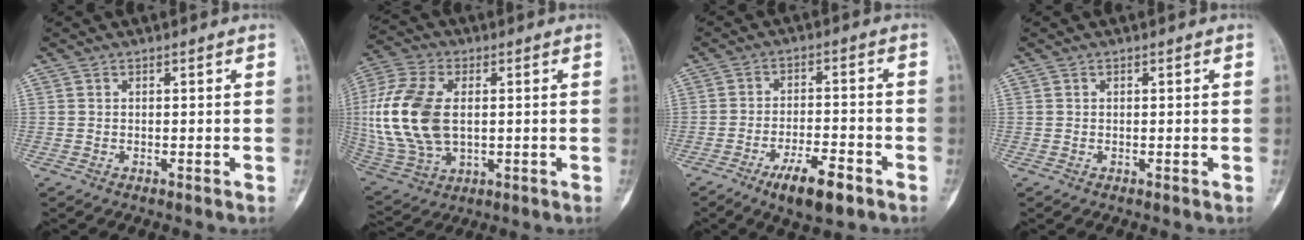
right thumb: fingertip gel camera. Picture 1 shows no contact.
{"total": 18.8, "force": [1.3, 11.3, 14.9], "torque": [-0.332, -0.003, 0.034]}
{"total": 8.9, "force": [-5.3, 2.8, 6.6], "torque": [-0.106, 0.022, -0.084]}
{"total": 0.0}